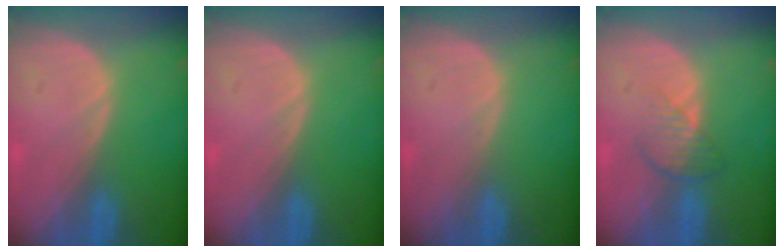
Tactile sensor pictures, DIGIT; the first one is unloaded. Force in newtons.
{"total": 0.0}
{"total": 0.0}
{"total": 3.7, "press": 3.2, "slide": 1.9}